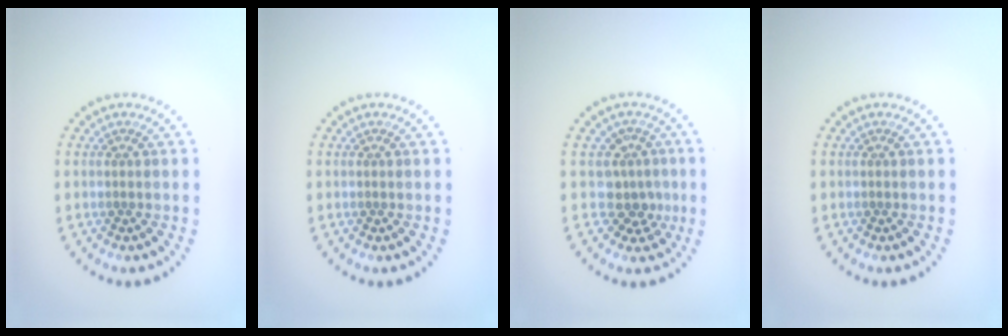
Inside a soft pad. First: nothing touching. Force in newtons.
{"total": 0.0}
{"total": 2.7, "press": 2.0, "slide": 1.8}
{"total": 0.0}